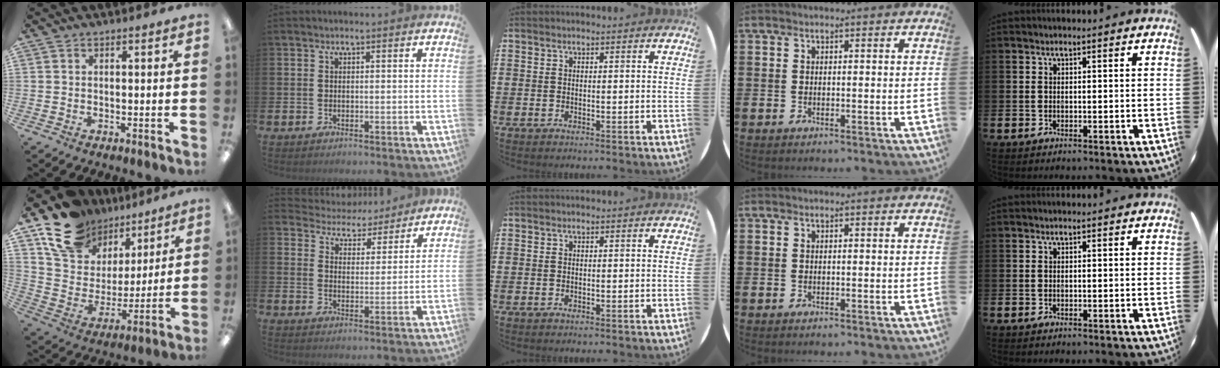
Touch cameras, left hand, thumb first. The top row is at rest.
{"thumb": {"total": 16.3, "force": [11.9, 10.1, 4.8], "torque": [-0.109, -0.076, 0.226]}, "index": {"total": 4.7, "force": [4.5, 1.5, -0.2], "torque": [-0.019, -0.036, 0.075]}}